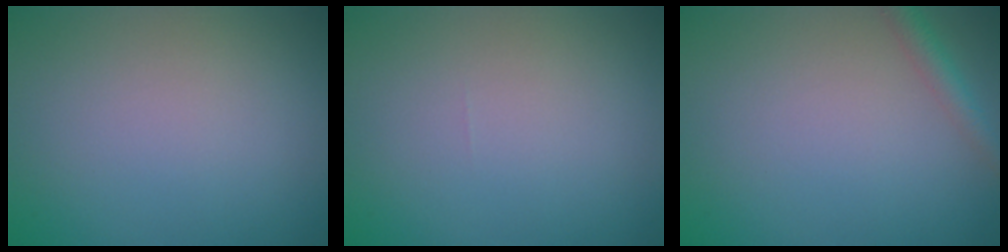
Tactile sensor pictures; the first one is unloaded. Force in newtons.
{"total": 0.0}
{"total": 1.9, "press": 1.9, "slide": 0.1}